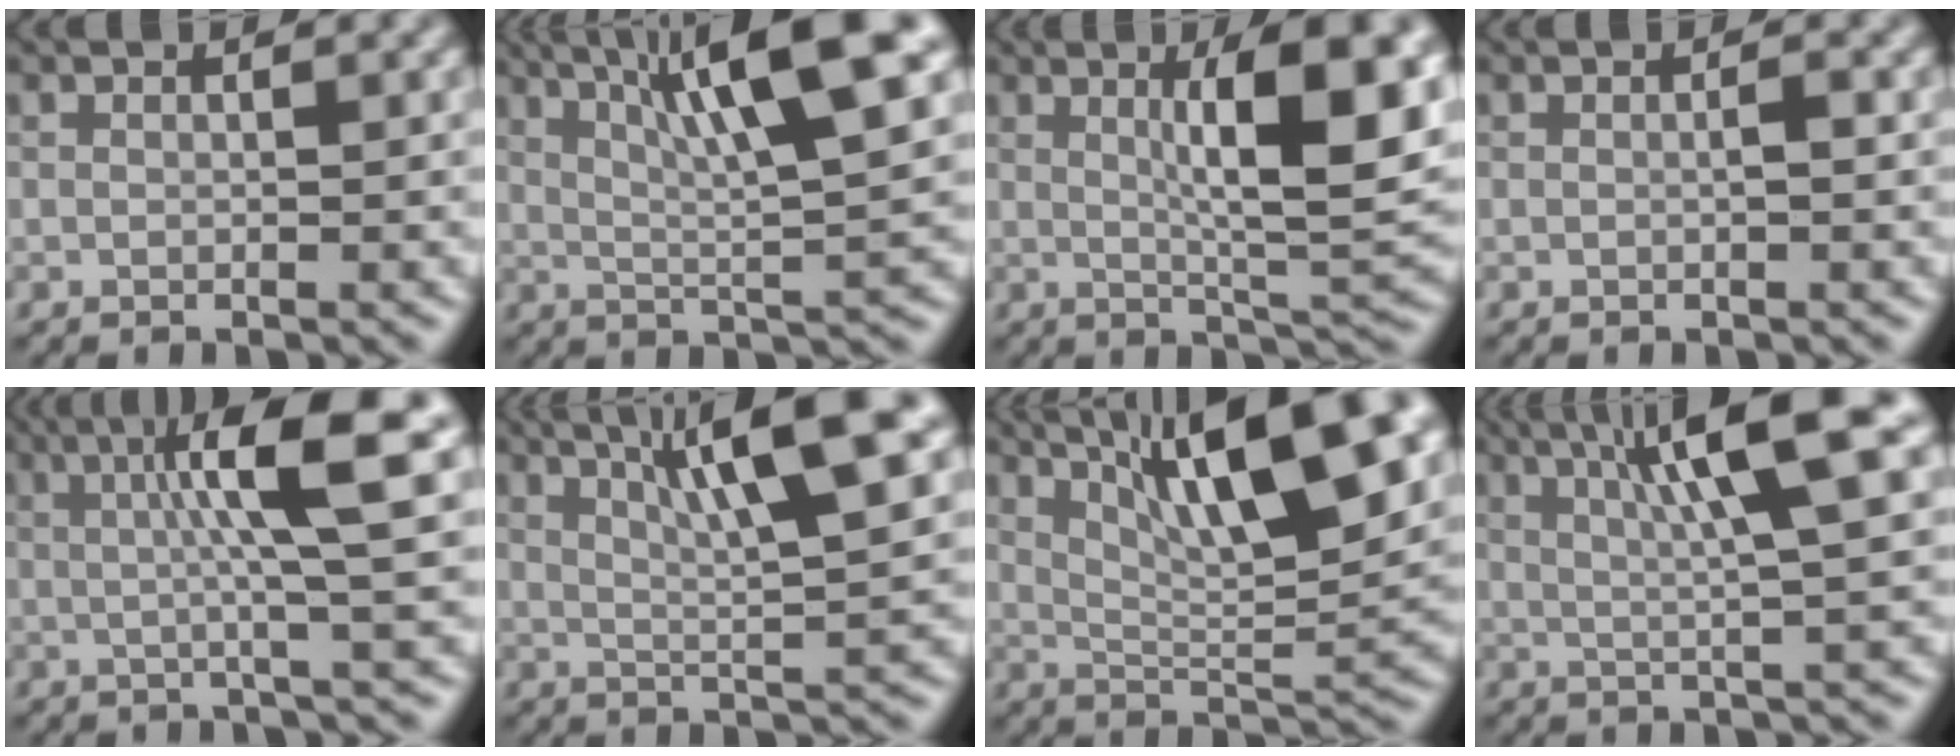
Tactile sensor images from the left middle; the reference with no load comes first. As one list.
[{"total": 10.3, "force": [4.6, 1.8, 9.0], "torque": [-0.124, 0.017, 0.073]}, {"total": 9.6, "force": [2.2, 2.2, 9.1], "torque": [-0.118, 0.000, 0.038]}, {"total": 0.7, "force": [0.0, 0.1, 0.7], "torque": [-0.013, 0.000, 0.000]}, {"total": 8.1, "force": [1.8, 1.1, 7.8], "torque": [-0.114, 0.016, 0.026]}, {"total": 9.2, "force": [4.3, 1.5, 8.0], "torque": [-0.108, 0.018, 0.067]}, {"total": 12.4, "force": [6.2, 3.0, 10.3], "torque": [-0.159, 0.015, 0.105]}, {"total": 8.7, "force": [3.2, 1.2, 8.0], "torque": [-0.107, 0.018, 0.049]}]